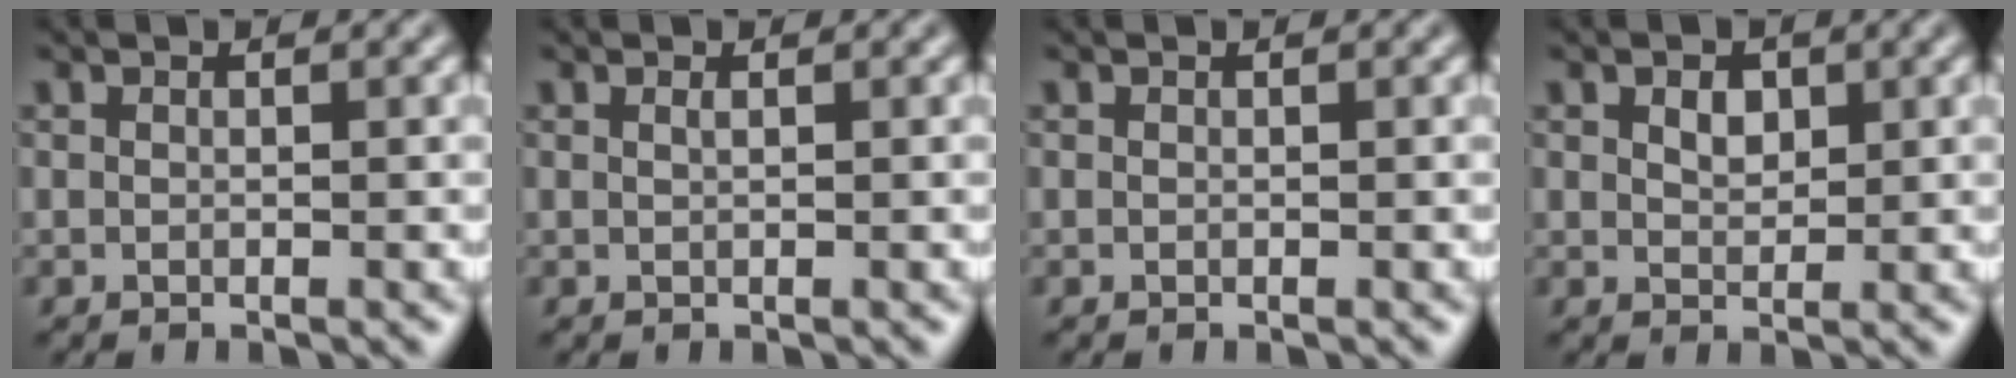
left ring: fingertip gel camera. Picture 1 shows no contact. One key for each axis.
{"total": 0.5, "fx": 0.2, "fy": 0.2, "fz": 0.4, "tx": -0.006, "ty": 0.001, "tz": 0.004}
{"total": 0.0}
{"total": 1.7, "fx": 0.7, "fy": 1.1, "fz": 1.0, "tx": -0.020, "ty": 0.000, "tz": 0.013}